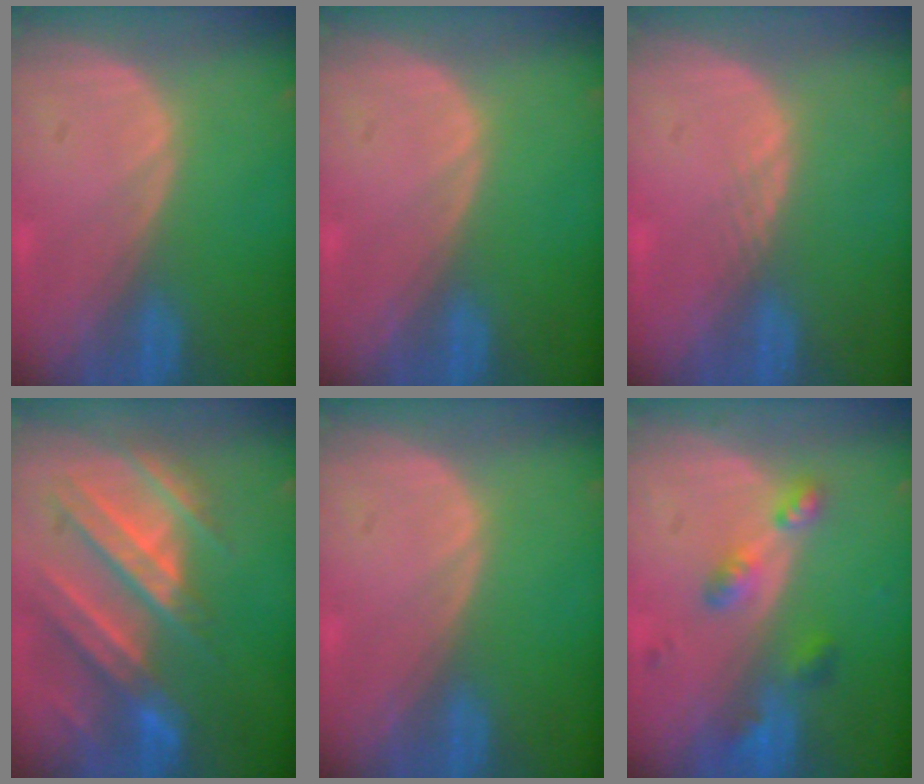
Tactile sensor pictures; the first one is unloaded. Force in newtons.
{"total": 0.0}
{"total": 1.0, "press": 0.8, "slide": 0.5}
{"total": 10.7, "press": 9.6, "slide": 4.6}
{"total": 0.0}
{"total": 5.3, "press": 4.8, "slide": 2.2}